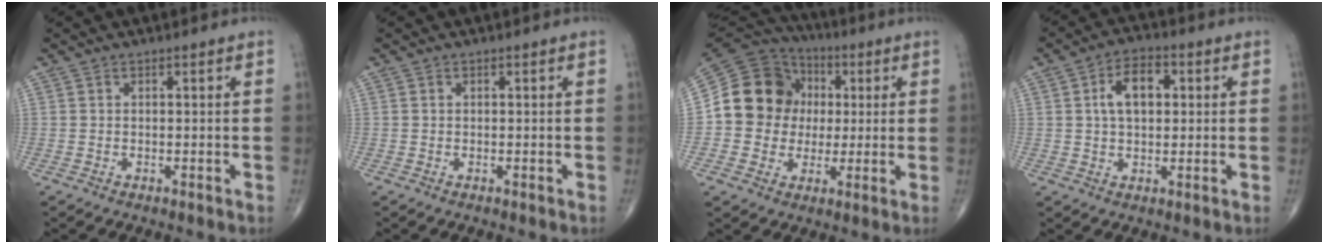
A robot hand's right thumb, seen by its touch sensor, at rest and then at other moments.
{"total": 0.0}
{"total": 15.4, "force": [0.9, 14.0, 6.4], "torque": [-0.087, 0.028, 0.013]}
{"total": 8.0, "force": [1.6, 4.8, 6.2], "torque": [-0.092, 0.012, 0.022]}